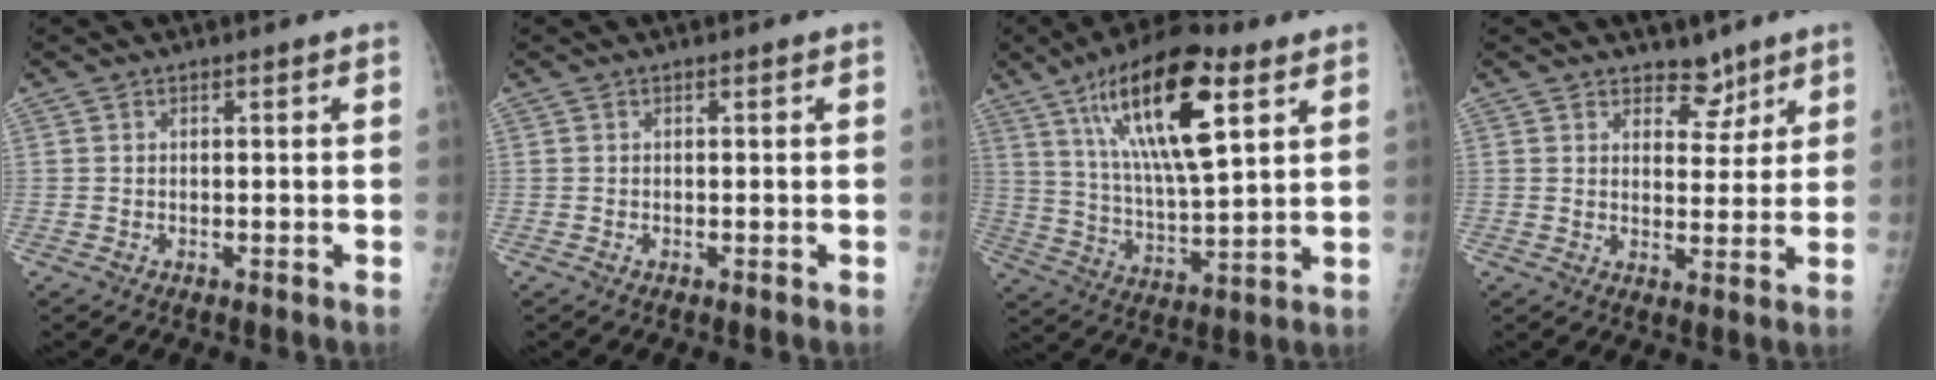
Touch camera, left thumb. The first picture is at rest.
{"total": 0.0}
{"total": 20.1, "force": [9.4, 6.5, 16.5], "torque": [-0.267, -0.034, 0.163]}
{"total": 4.9, "force": [3.8, 2.8, 1.2], "torque": [0.013, -0.028, 0.058]}